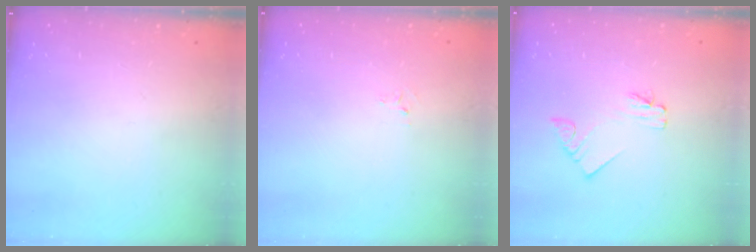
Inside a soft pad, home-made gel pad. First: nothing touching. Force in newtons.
{"total": 2.6, "press": 2.6, "slide": 0.4}
{"total": 1.9, "press": 1.9, "slide": 0.1}